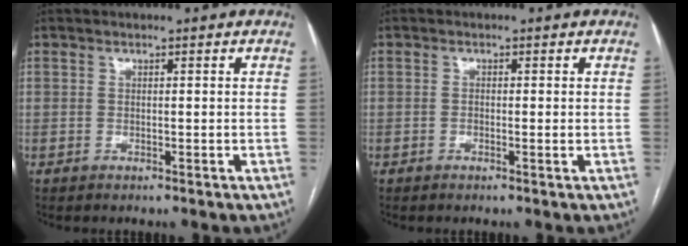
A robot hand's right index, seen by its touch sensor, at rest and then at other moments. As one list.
[{"total": 0.9, "force": [-0.1, 0.3, 0.8], "torque": [-0.015, 0.002, 0.000]}]